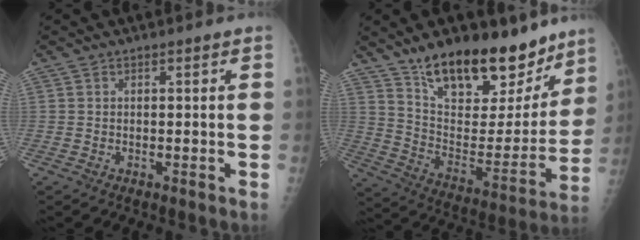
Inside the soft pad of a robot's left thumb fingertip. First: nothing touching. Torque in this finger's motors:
{"motor_torque": [0.32, 0.25, 1.39, -1.38, 0.09]}